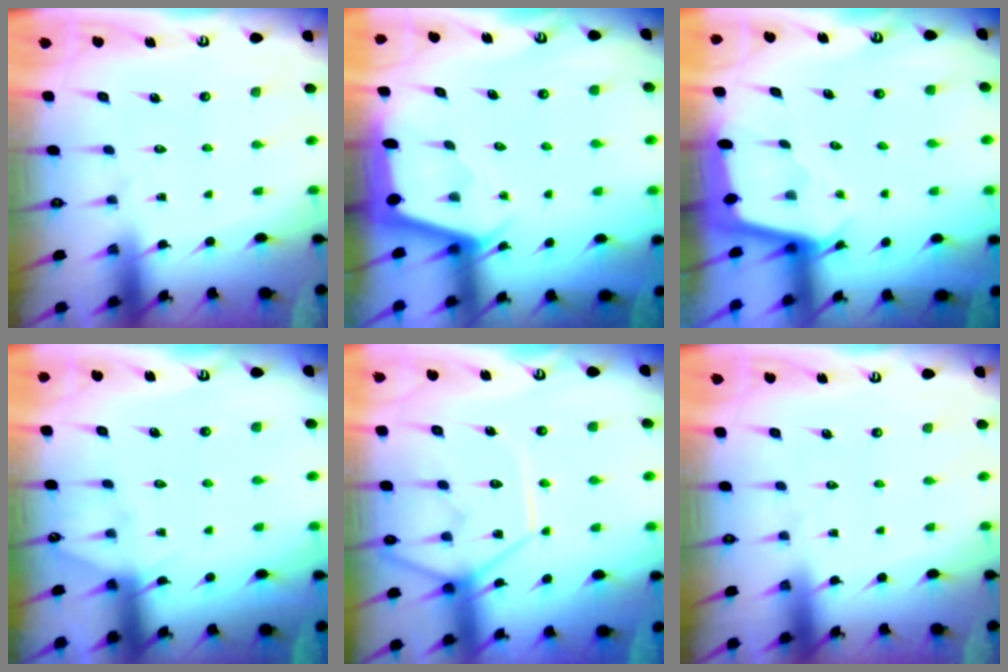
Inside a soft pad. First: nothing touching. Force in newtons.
{"total": 2.3, "press": 2.3, "slide": 0.1}
{"total": 1.9, "press": 1.9, "slide": 0.2}
{"total": 4.4, "press": 4.3, "slide": 0.6}
{"total": 12.1, "press": 12.0, "slide": 1.4}
{"total": 0.0}